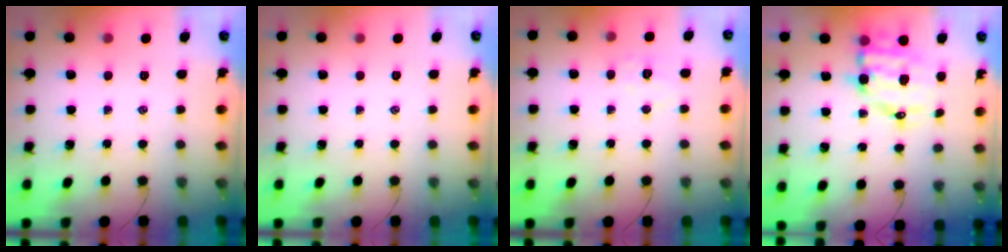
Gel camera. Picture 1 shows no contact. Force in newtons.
{"total": 0.0}
{"total": 5.3, "press": 5.1, "slide": 1.0}
{"total": 10.5, "press": 10.2, "slide": 2.4}